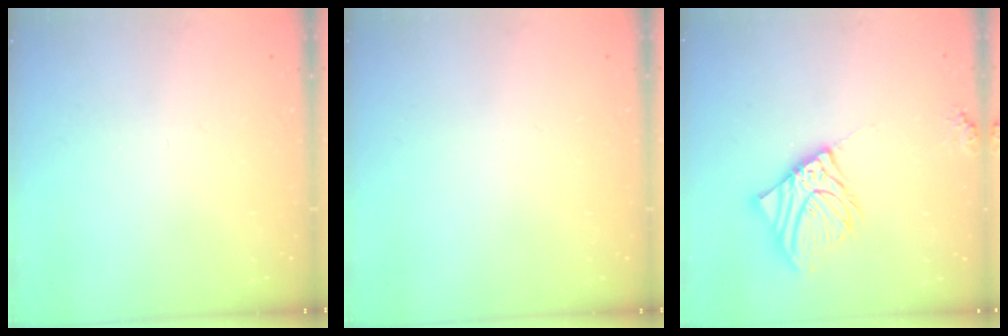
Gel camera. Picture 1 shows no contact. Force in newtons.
{"total": 0.0}
{"total": 12.2, "press": 12.0, "slide": 2.1}